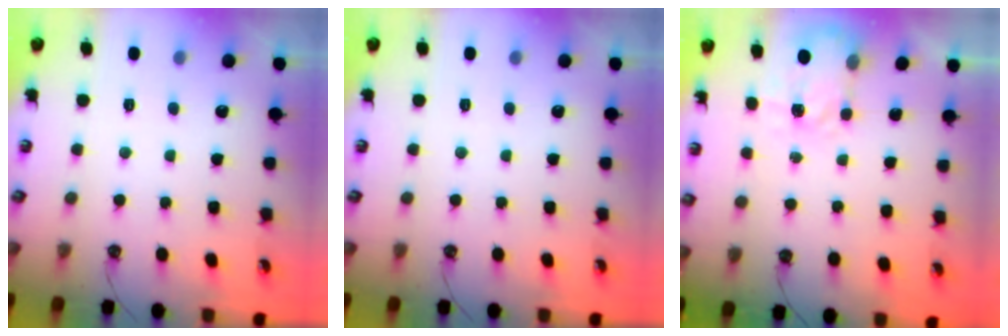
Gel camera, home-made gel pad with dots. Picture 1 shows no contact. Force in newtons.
{"total": 0.0}
{"total": 3.8, "press": 3.7, "slide": 0.6}